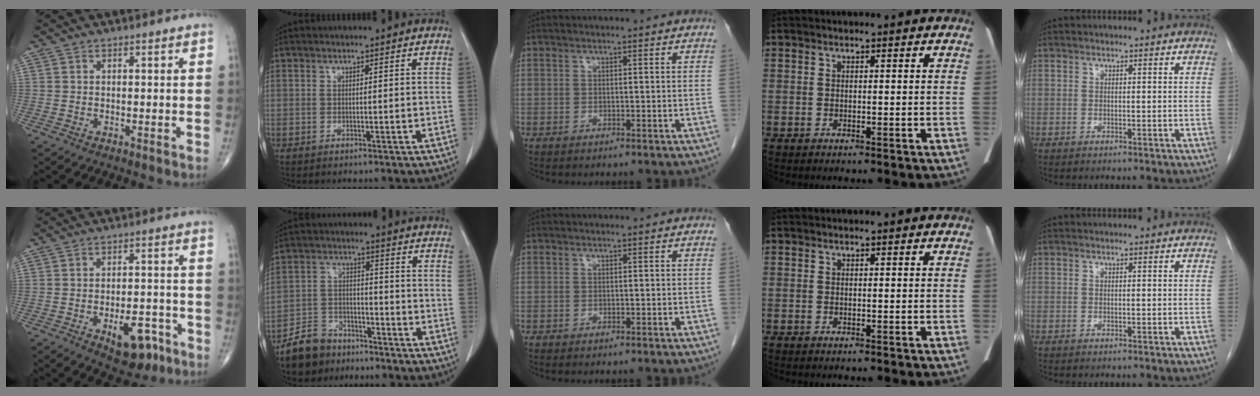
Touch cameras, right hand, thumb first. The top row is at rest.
{"thumb": {"total": 9.3, "force": [-4.5, 4.7, 6.7], "torque": [-0.070, 0.027, -0.056]}, "index": {"total": 8.0, "force": [-6.3, 4.7, 1.7], "torque": [-0.041, 0.004, -0.115]}}